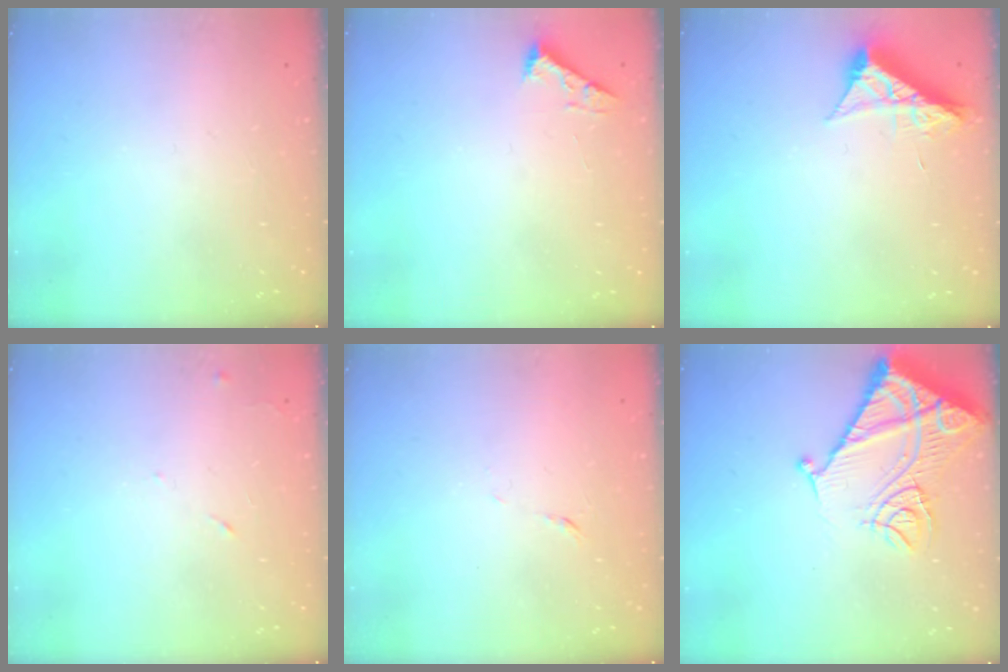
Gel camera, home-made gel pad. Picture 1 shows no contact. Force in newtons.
{"total": 2.5, "press": 2.5, "slide": 0.3}
{"total": 8.9, "press": 8.9, "slide": 0.3}
{"total": 5.5, "press": 5.5, "slide": 0.8}
{"total": 4.4, "press": 4.3, "slide": 0.8}
{"total": 16.1, "press": 16.0, "slide": 1.8}